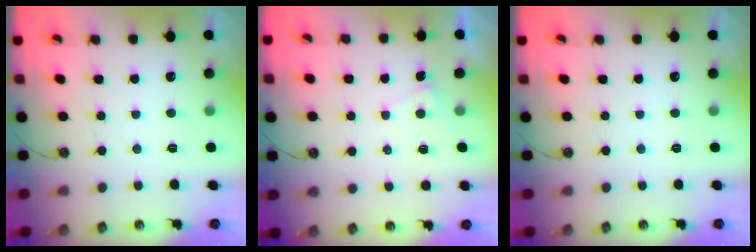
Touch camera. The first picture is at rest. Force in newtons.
{"total": 2.4, "press": 2.4, "slide": 0.1}
{"total": 0.0}